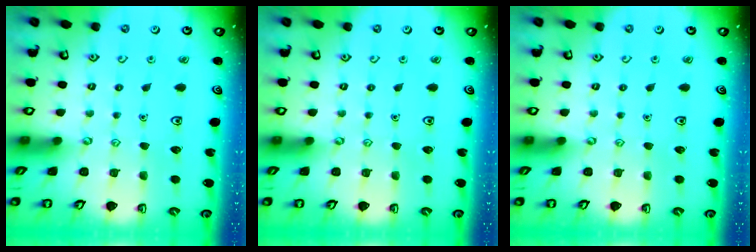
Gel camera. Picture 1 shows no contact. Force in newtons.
{"total": 0.0}
{"total": 0.0}